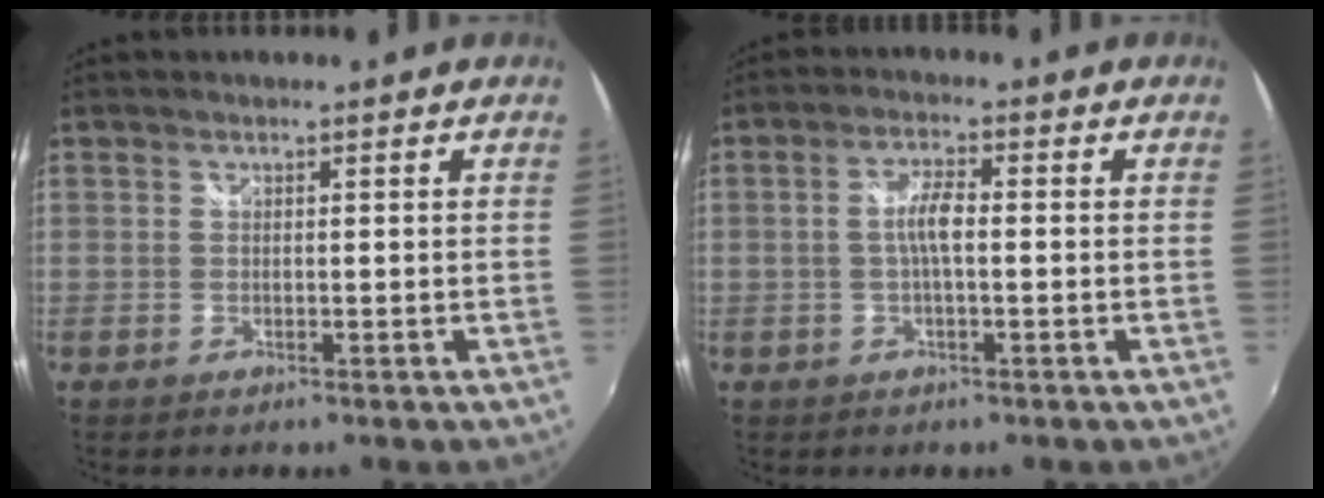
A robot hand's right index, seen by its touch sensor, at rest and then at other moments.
{"total": 4.1, "force": [-0.3, 1.0, 3.9], "torque": [-0.076, 0.007, -0.004]}